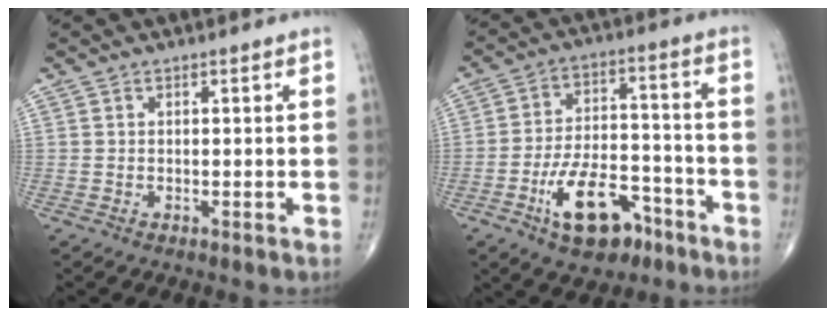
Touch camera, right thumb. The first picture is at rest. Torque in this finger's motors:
{"motor_torque": [3.54, 1.47, 1.01, -1.23, 0.42]}